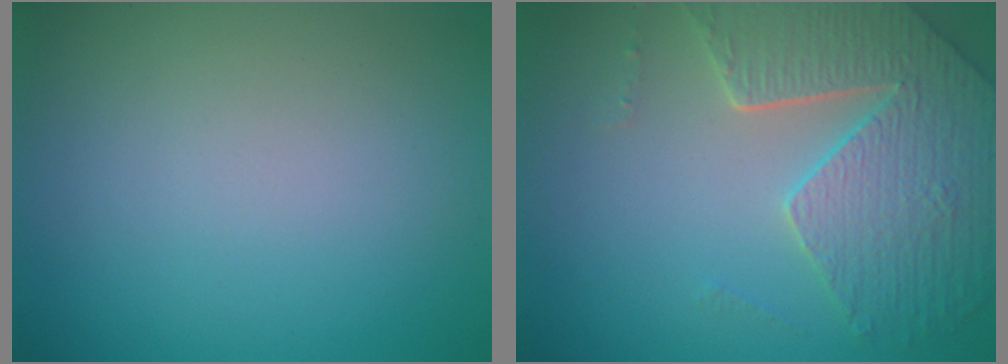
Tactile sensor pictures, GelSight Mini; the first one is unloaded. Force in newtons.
{"total": 5.7, "press": 4.8, "slide": 2.9}